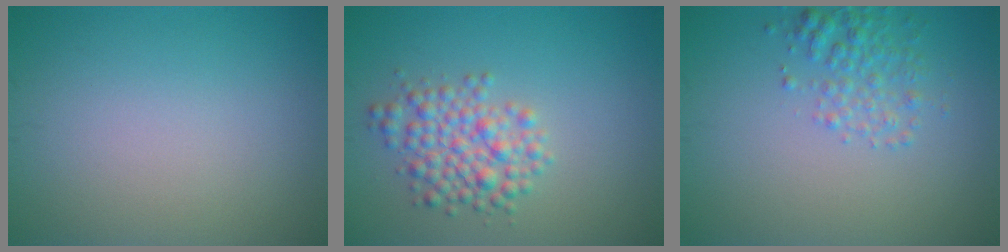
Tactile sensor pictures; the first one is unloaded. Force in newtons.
{"total": 3.9, "press": 3.9, "slide": 0.2}
{"total": 2.5, "press": 2.5, "slide": 0.1}